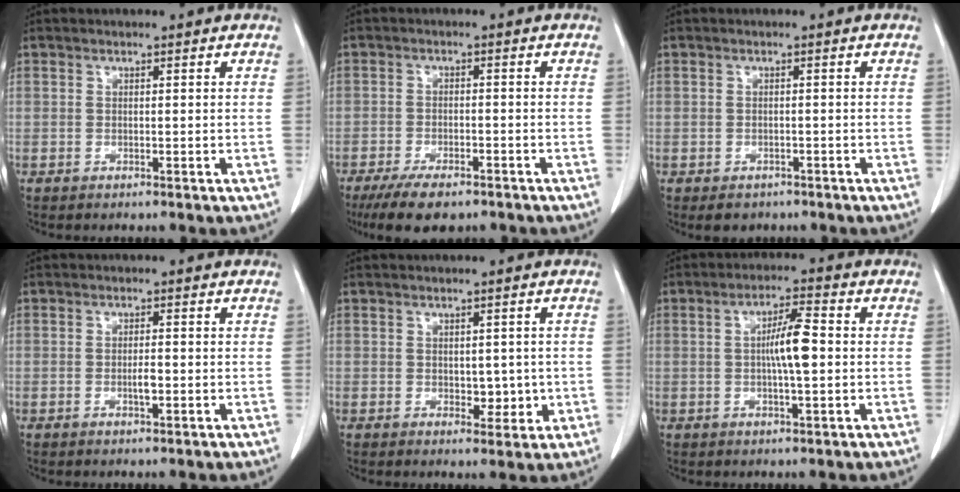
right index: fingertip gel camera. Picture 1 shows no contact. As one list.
[{"total": 8.0, "force": [-6.1, 2.7, 4.4], "torque": [-0.073, -0.010, -0.096]}, {"total": 2.9, "force": [-2.1, 1.9, 0.6], "torque": [-0.009, 0.002, -0.025]}, {"total": 1.7, "force": [-0.6, 0.3, 1.6], "torque": [-0.029, 0.000, -0.011]}, {"total": 3.2, "force": [-0.4, 2.1, 2.4], "torque": [-0.022, -0.001, 0.002]}, {"total": 6.0, "force": [-0.1, 0.7, 5.9], "torque": [-0.108, 0.007, -0.006]}]